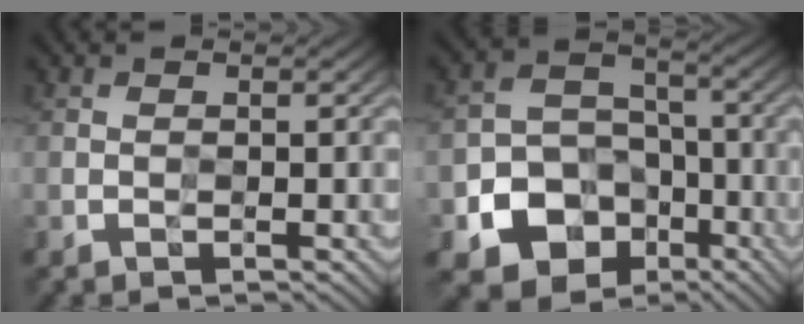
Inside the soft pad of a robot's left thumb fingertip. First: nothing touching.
{"total": 12.8, "force": [-6.2, 10.0, 5.0], "torque": [-0.107, -0.035, -0.116]}